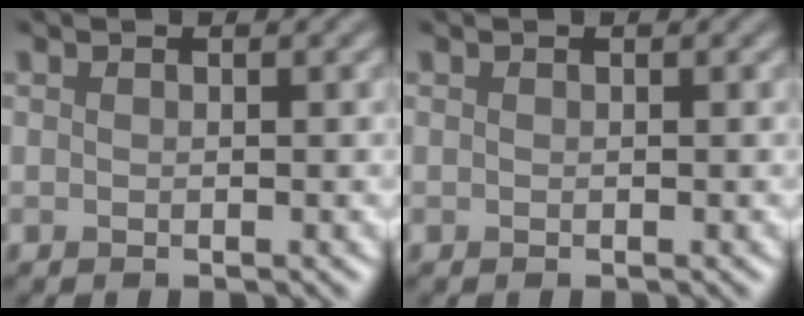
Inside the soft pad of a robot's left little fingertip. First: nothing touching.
{"total": 0.0}